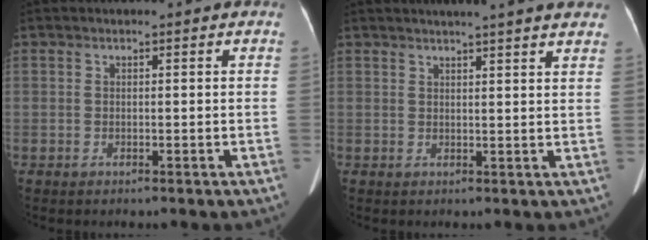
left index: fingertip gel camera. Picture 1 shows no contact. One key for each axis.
{"total": 13.6, "fx": 11.9, "fy": 0.9, "fz": 6.4, "tx": -0.085, "ty": 0.019, "tz": 0.131}